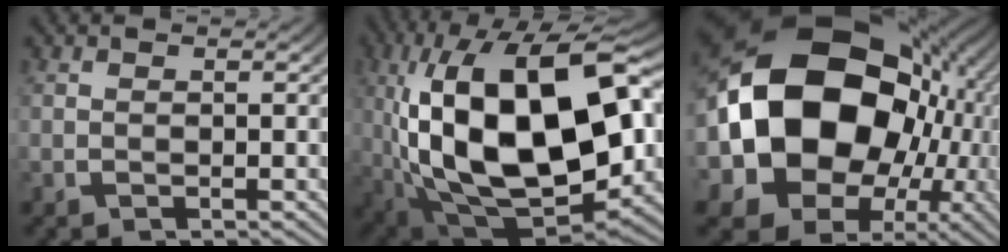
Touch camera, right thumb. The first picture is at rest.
{"total": 24.4, "force": [-1.0, 14.4, 19.7], "torque": [-0.390, -0.058, 0.016]}
{"total": 28.8, "force": [0.5, 20.3, 20.3], "torque": [-0.386, -0.059, 0.024]}